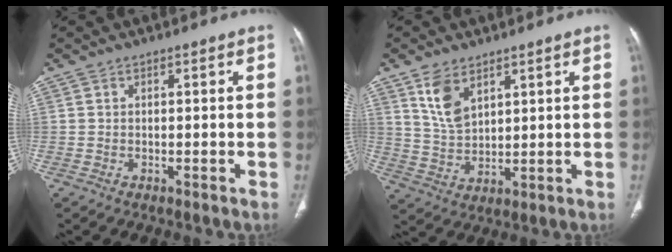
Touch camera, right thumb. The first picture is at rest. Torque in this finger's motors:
{"motor_torque": [-0.51, 0.79, -0.25, 0.31, 0.10]}